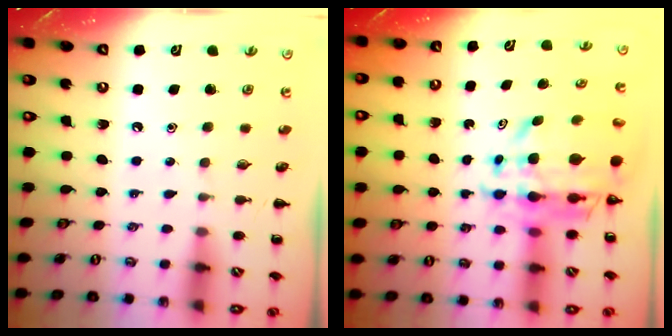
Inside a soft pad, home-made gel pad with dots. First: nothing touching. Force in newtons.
{"total": 11.3, "press": 10.7, "slide": 3.7}